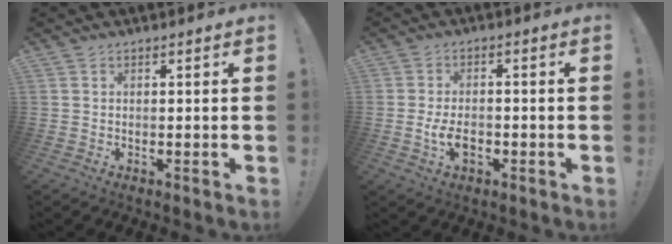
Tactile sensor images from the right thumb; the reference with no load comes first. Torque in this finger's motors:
{"motor_torque": [0.21, -0.11, -0.11, 0.25, 0.18]}